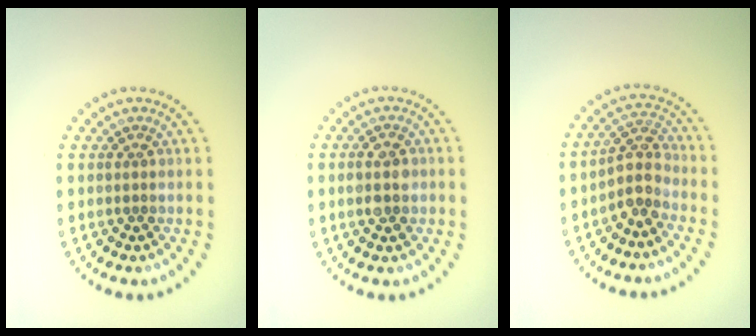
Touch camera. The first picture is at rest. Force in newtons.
{"total": 2.0, "press": 2.0, "slide": 0.2}
{"total": 2.9, "press": 2.3, "slide": 1.8}